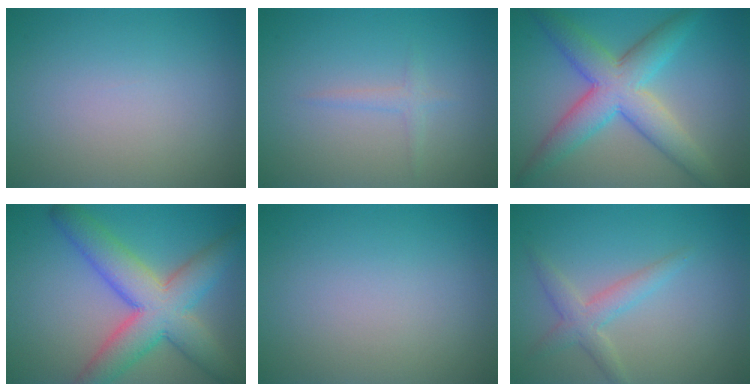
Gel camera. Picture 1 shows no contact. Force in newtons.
{"total": 1.1, "press": 1.1, "slide": 0.0}
{"total": 7.1, "press": 7.1, "slide": 0.2}
{"total": 8.7, "press": 8.7, "slide": 0.5}
{"total": 0.0}
{"total": 2.5, "press": 2.5, "slide": 0.1}